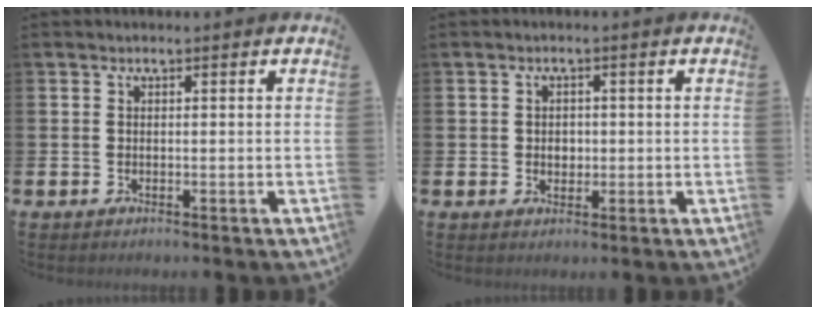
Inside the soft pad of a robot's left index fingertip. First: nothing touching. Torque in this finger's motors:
{"motor_torque": [0.09, 0.05, 0.02, 0.03]}